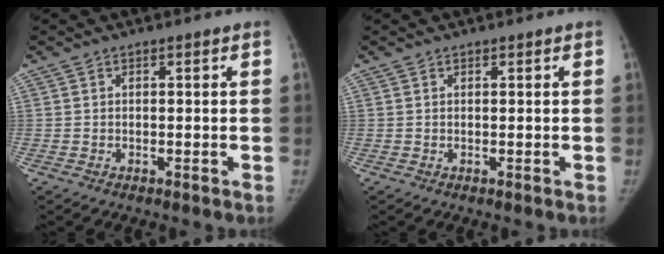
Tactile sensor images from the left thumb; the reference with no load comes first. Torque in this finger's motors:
{"motor_torque": [0.09, 0.03, 0.06, -0.14, 0.01]}